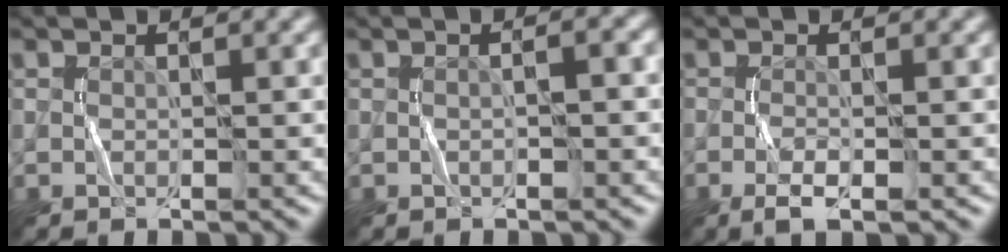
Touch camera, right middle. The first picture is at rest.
{"total": 2.3, "force": [0.4, 1.0, 2.1], "torque": [-0.012, 0.007, -0.009]}
{"total": 2.3, "force": [-1.2, 0.5, 1.9], "torque": [-0.038, -0.001, -0.025]}